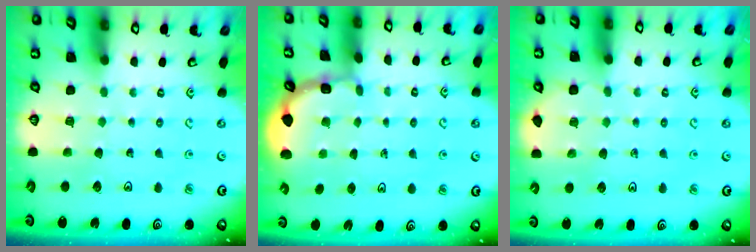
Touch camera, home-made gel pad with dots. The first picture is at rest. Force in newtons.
{"total": 1.9, "press": 1.9, "slide": 0.3}
{"total": 5.1, "press": 4.9, "slide": 1.2}